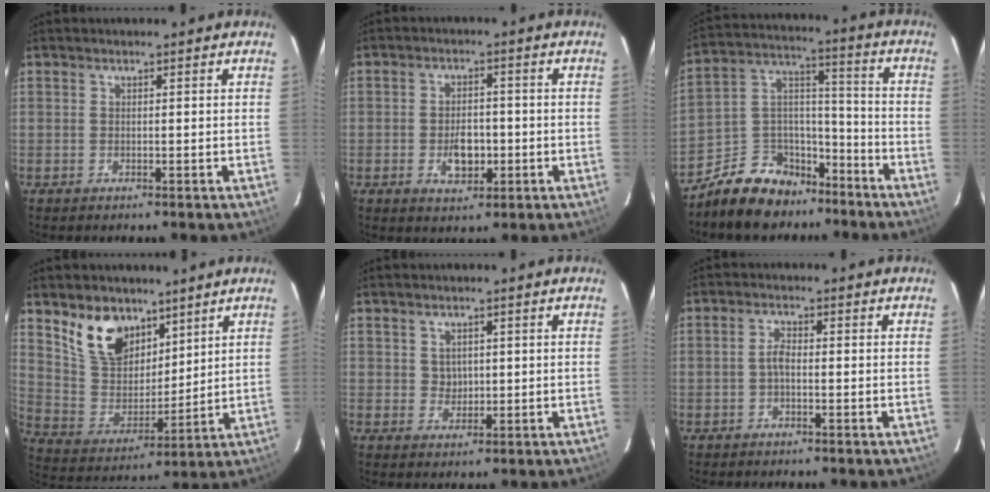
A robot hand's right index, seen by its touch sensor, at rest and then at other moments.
{"total": 5.7, "force": [-1.6, 3.5, 4.2], "torque": [-0.079, 0.000, -0.019]}
{"total": 14.4, "force": [-10.4, 8.6, 5.0], "torque": [-0.110, 0.063, -0.161]}
{"total": 13.3, "force": [8.5, 7.8, 6.6], "torque": [-0.136, 0.007, 0.175]}
{"total": 2.3, "force": [0.7, 2.1, 0.7], "torque": [-0.007, 0.005, 0.016]}
{"total": 1.9, "force": [-0.6, 0.8, 1.6], "torque": [-0.035, 0.007, -0.014]}